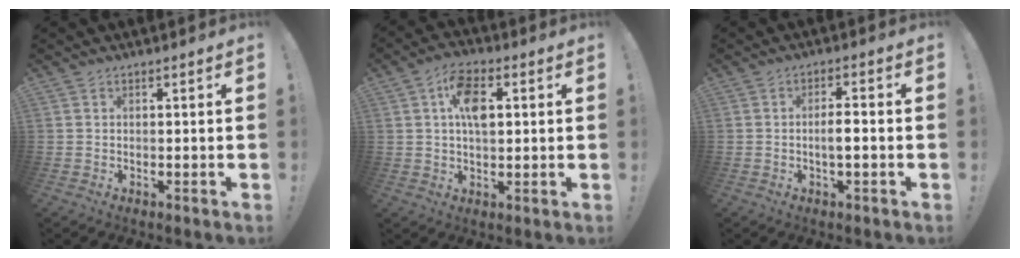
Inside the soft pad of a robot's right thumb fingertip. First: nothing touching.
{"total": 9.7, "force": [2.2, 5.6, 7.6], "torque": [-0.113, 0.007, 0.039]}
{"total": 4.4, "force": [-1.1, 1.0, 4.1], "torque": [-0.070, 0.004, -0.020]}